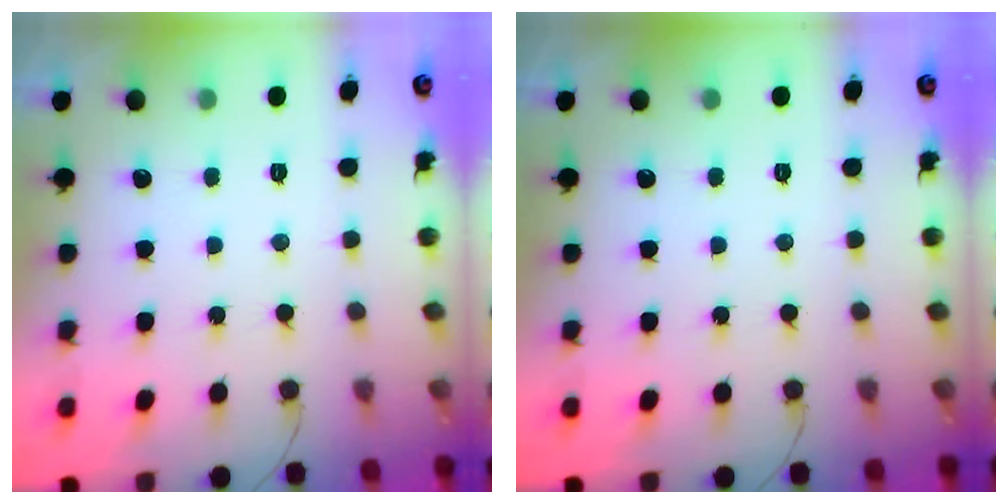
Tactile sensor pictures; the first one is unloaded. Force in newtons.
{"total": 0.0}